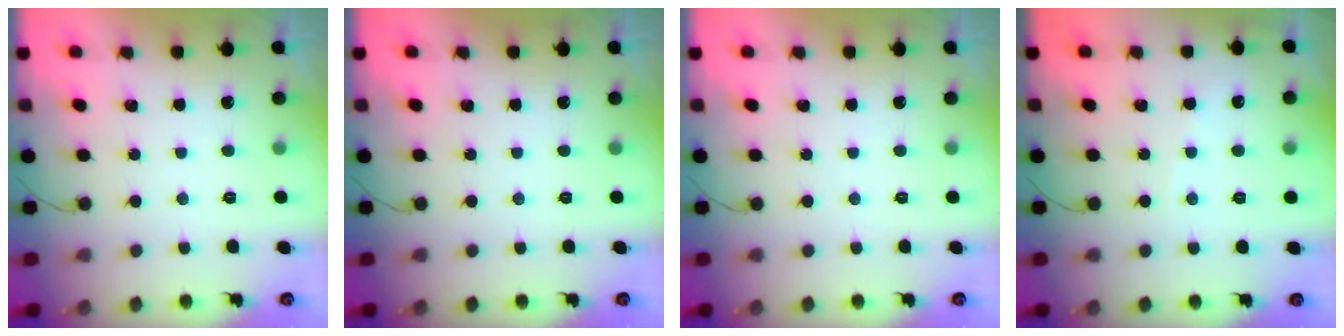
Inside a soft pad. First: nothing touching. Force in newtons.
{"total": 0.0}
{"total": 0.0}
{"total": 2.3, "press": 2.3, "slide": 0.4}